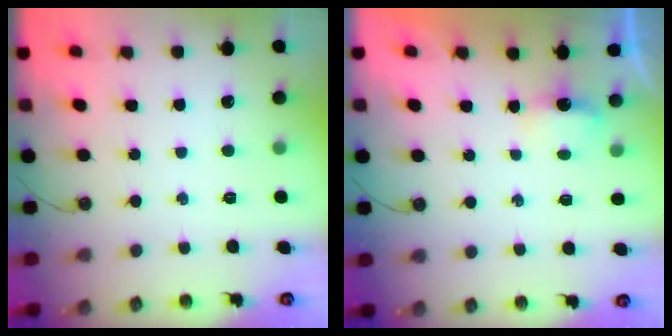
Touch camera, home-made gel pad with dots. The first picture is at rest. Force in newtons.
{"total": 3.1, "press": 3.0, "slide": 0.5}